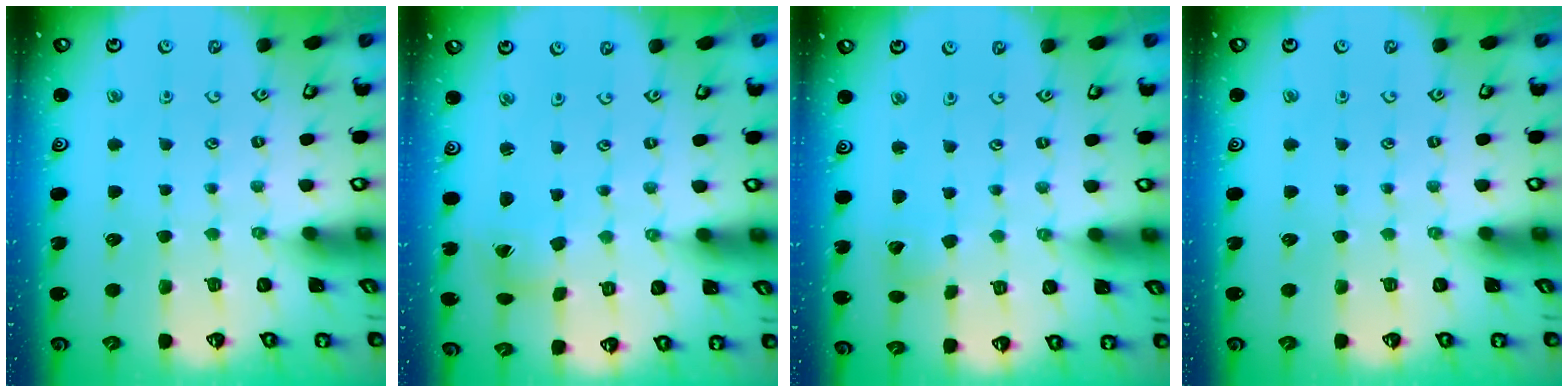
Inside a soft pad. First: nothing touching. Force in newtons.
{"total": 1.3, "press": 1.3, "slide": 0.1}
{"total": 3.7, "press": 3.7, "slide": 0.3}
{"total": 0.0}